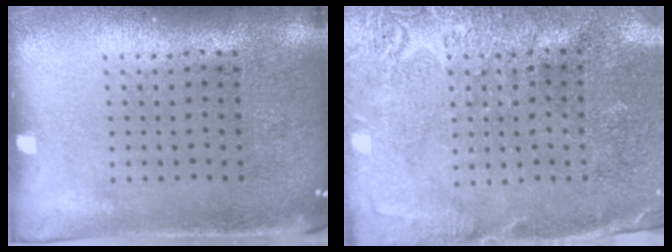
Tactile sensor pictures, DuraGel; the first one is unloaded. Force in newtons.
{"total": 2.7, "press": 2.6, "slide": 0.5}